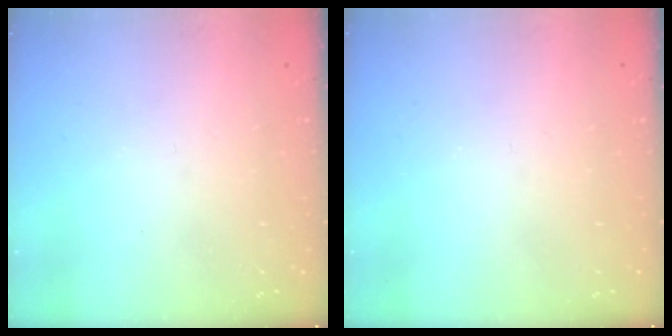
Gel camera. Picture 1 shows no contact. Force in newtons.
{"total": 0.0}